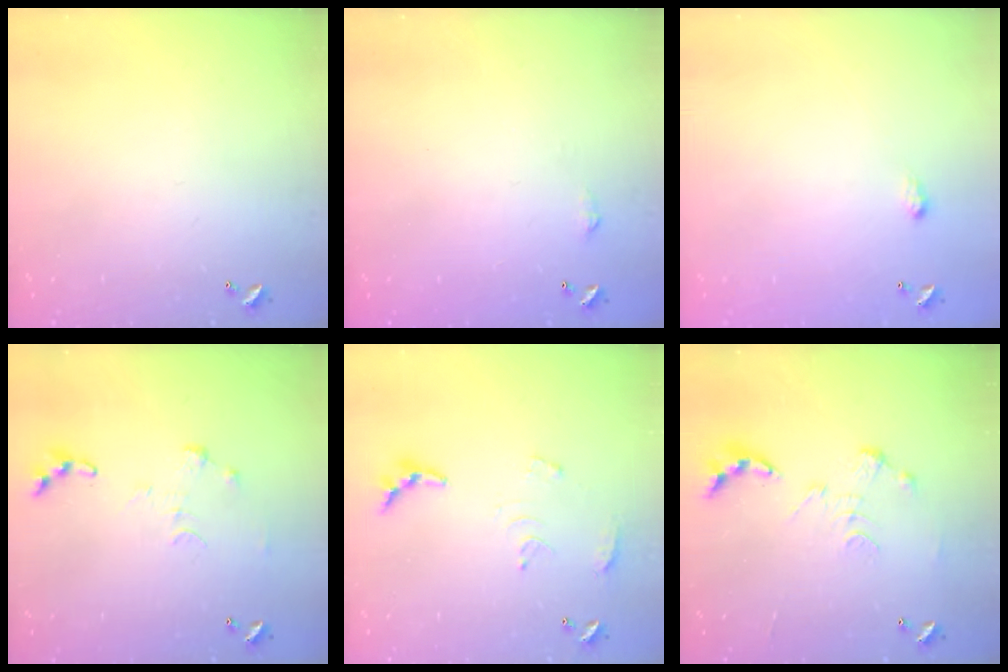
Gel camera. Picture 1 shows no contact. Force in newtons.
{"total": 2.3, "press": 2.3, "slide": 0.4}
{"total": 1.3, "press": 1.3, "slide": 0.2}
{"total": 0.7, "press": 0.7, "slide": 0.1}
{"total": 9.8, "press": 9.8, "slide": 0.7}
{"total": 0.0}